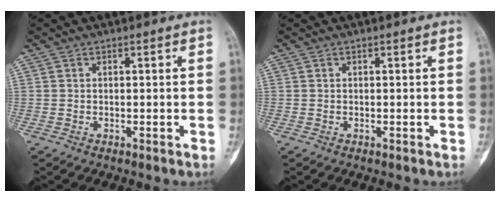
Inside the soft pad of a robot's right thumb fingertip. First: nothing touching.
{"total": 0.0}